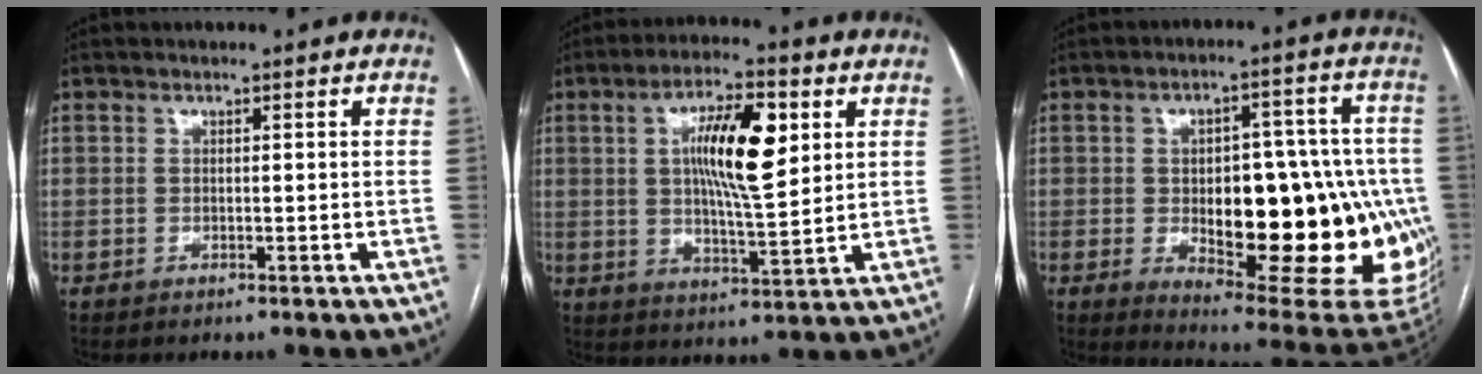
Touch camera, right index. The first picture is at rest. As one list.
[{"total": 12.2, "force": [3.4, 2.8, 11.4], "torque": [-0.204, 0.007, 0.056]}, {"total": 25.9, "force": [-3.9, 9.9, 23.7], "torque": [-0.241, 0.018, -0.024]}]